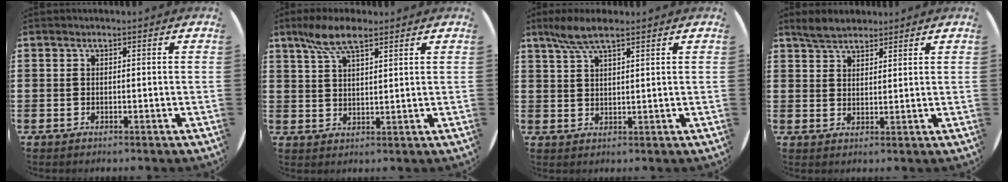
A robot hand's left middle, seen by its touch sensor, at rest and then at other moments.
{"total": 6.7, "force": [4.9, 2.0, 4.2], "torque": [-0.094, 0.001, 0.088]}
{"total": 5.0, "force": [3.8, 0.9, 3.1], "torque": [-0.070, 0.001, 0.067]}
{"total": 3.7, "force": [3.4, 1.2, 1.0], "torque": [-0.028, 0.000, 0.064]}